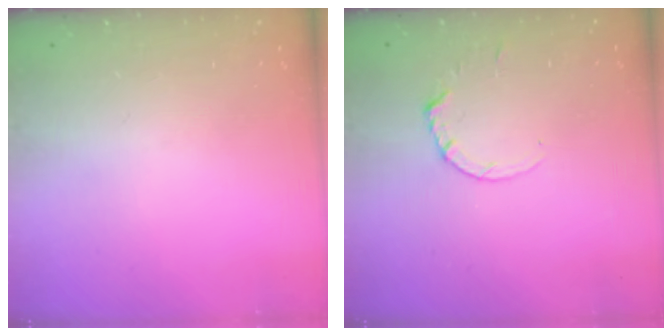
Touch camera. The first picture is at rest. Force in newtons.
{"total": 1.8, "press": 1.7, "slide": 0.2}